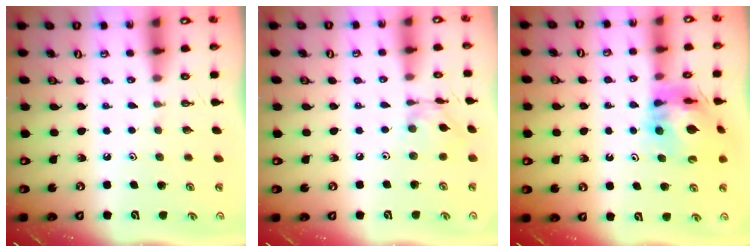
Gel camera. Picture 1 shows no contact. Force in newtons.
{"total": 6.1, "press": 6.1, "slide": 0.2}
{"total": 13.0, "press": 12.9, "slide": 1.4}